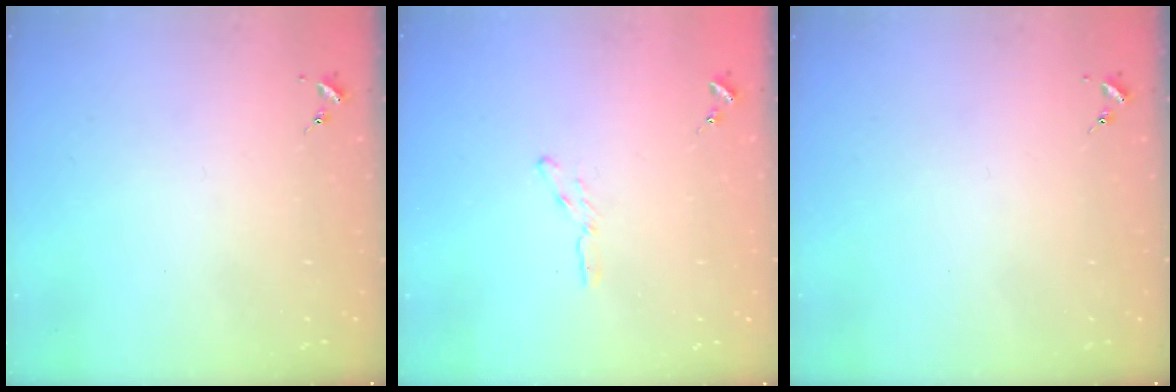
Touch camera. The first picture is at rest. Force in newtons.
{"total": 3.0, "press": 3.0, "slide": 0.3}
{"total": 0.0}